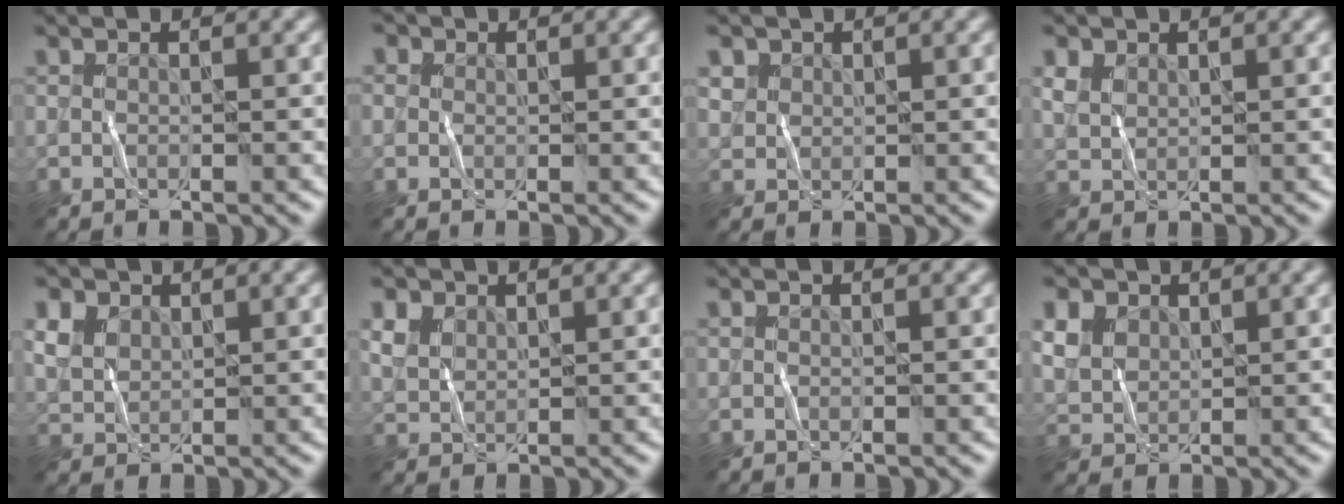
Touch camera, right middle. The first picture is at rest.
{"total": 2.6, "force": [1.3, 1.9, 1.2], "torque": [-0.002, 0.027, -0.018]}
{"total": 1.4, "force": [1.0, 0.9, -0.3], "torque": [-0.002, 0.003, 0.018]}
{"total": 1.5, "force": [1.0, 1.0, 0.3], "torque": [-0.019, 0.001, 0.025]}
{"total": 2.5, "force": [1.5, 1.8, 0.7], "torque": [-0.031, 0.006, 0.029]}
{"total": 2.0, "force": [1.3, 1.4, 0.5], "torque": [-0.026, 0.002, 0.030]}
{"total": 0.0}
{"total": 3.2, "force": [1.8, 2.4, 1.1], "torque": [-0.043, 0.011, 0.031]}